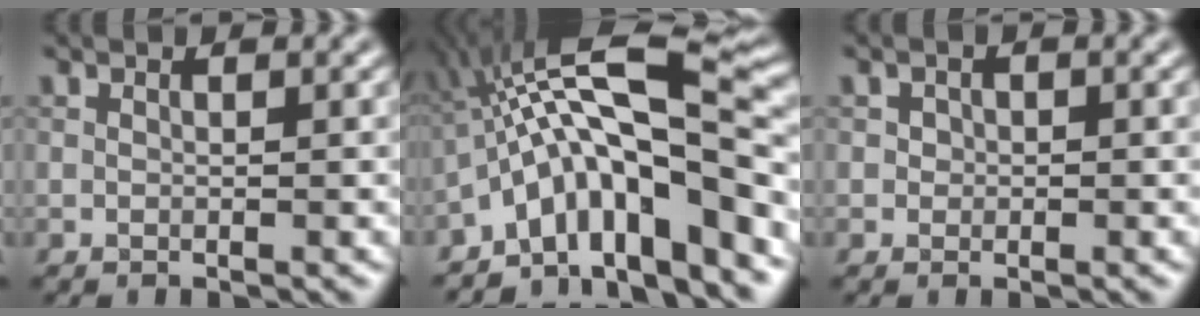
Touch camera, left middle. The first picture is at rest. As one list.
[{"total": 12.3, "force": [-4.4, 3.2, 11.0], "torque": [-0.164, 0.030, -0.079]}, {"total": 0.9, "force": [0.0, 0.9, 0.2], "torque": [0.004, -0.002, 0.000]}]